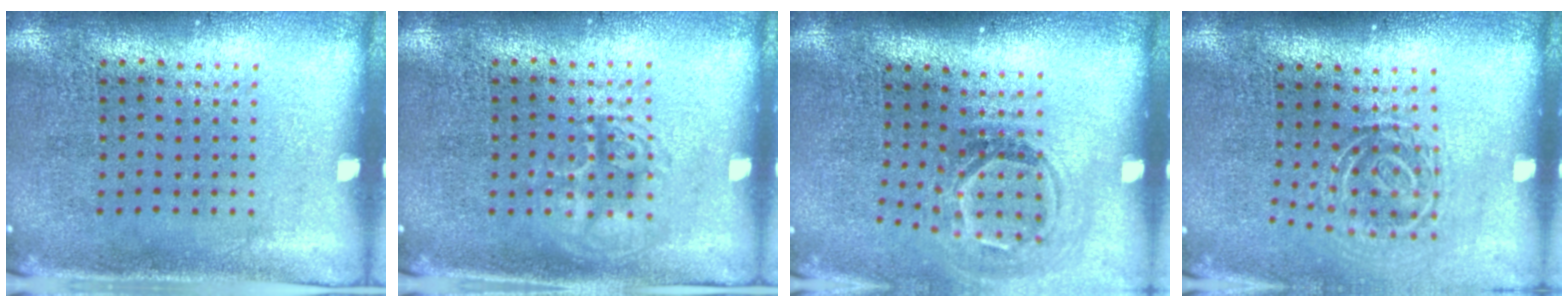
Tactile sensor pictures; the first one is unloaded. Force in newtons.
{"total": 1.9, "press": 1.9, "slide": 0.3}
{"total": 1.9, "press": 1.2, "slide": 1.4}
{"total": 1.8, "press": 1.2, "slide": 1.3}